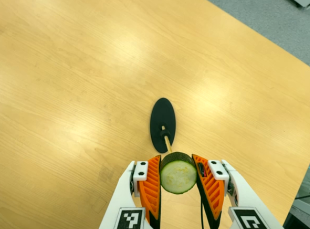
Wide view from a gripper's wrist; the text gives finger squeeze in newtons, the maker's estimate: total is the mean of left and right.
{"total": 10.7, "left": 9.9, "right": 11.4}